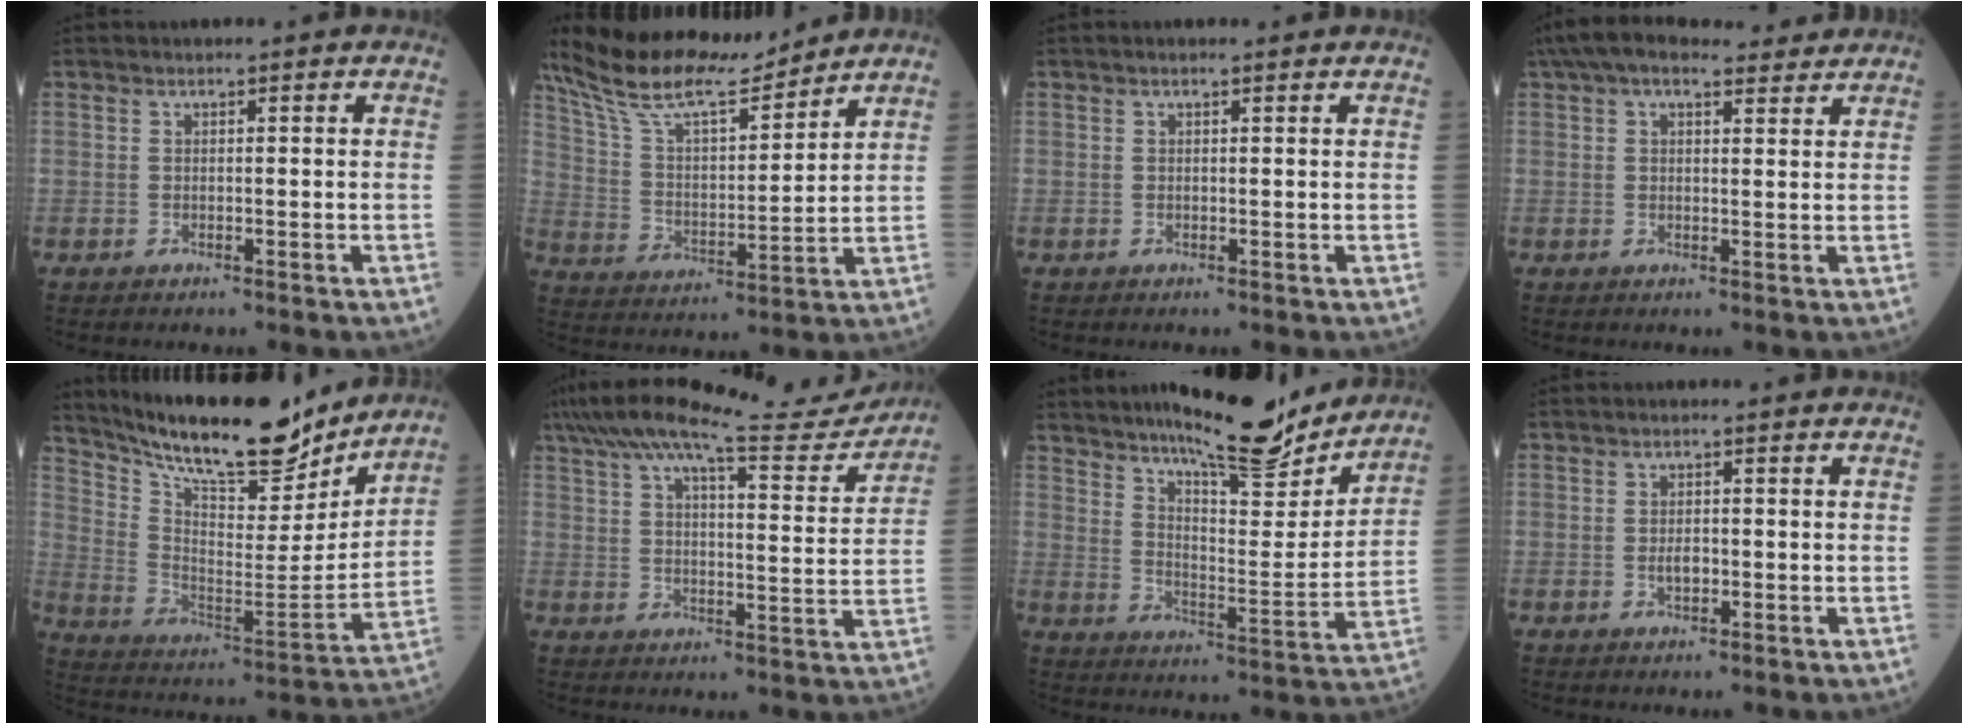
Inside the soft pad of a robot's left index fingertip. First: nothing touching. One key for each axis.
{"total": 16.6, "fx": 14.5, "fy": 2.7, "fz": 7.8, "tx": -0.155, "ty": 0.013, "tz": 0.266}
{"total": 0.6, "fx": 0.5, "fy": 0.0, "fz": 0.4, "tx": -0.009, "ty": 0.003, "tz": 0.007}
{"total": 10.0, "fx": 8.1, "fy": 3.5, "fz": 4.8, "tx": -0.081, "ty": 0.050, "tz": 0.120}
{"total": 20.8, "fx": 18.2, "fy": 4.4, "fz": 9.1, "tx": -0.163, "ty": -0.019, "tz": 0.293}
{"total": 18.3, "fx": 16.6, "fy": 1.8, "fz": 7.3, "tx": -0.129, "ty": -0.006, "tz": 0.233}
{"total": 16.6, "fx": 14.6, "fy": 2.3, "fz": 7.6, "tx": -0.118, "ty": -0.022, "tz": 0.217}
{"total": 1.7, "fx": -0.3, "fy": 0.8, "fz": 1.5, "tx": -0.027, "ty": 0.001, "tz": -0.005}